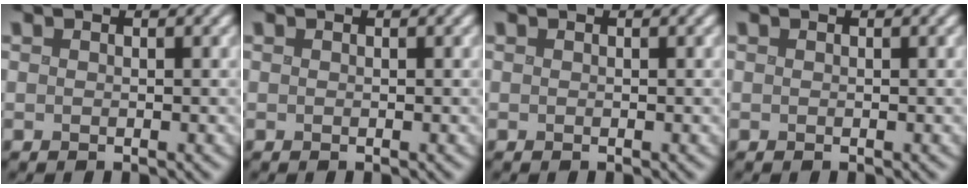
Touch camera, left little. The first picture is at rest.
{"total": 0.0}
{"total": 0.0}
{"total": 0.0}